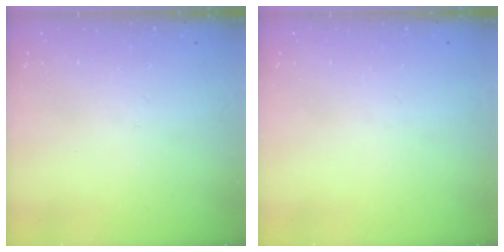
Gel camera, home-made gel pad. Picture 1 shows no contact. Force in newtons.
{"total": 0.0}